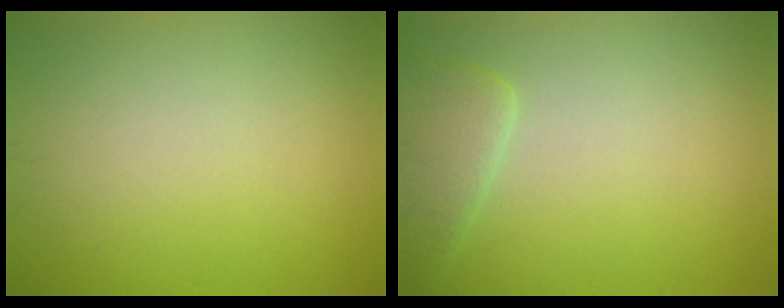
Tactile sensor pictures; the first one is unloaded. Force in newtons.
{"total": 2.9, "press": 2.9, "slide": 0.3}